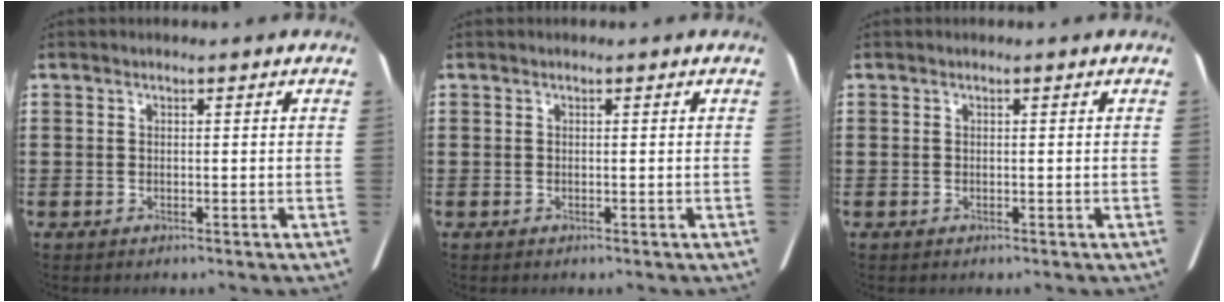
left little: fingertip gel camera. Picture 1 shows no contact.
{"total": 0.0}
{"total": 0.0}